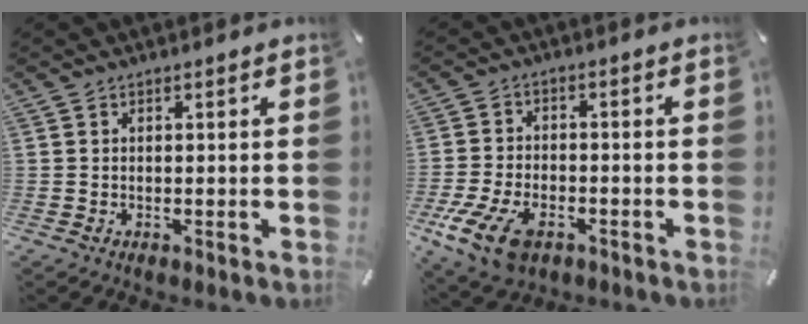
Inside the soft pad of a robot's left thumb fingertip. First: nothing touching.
{"total": 11.1, "force": [-5.6, 6.6, 7.0], "torque": [-0.158, 0.014, -0.100]}